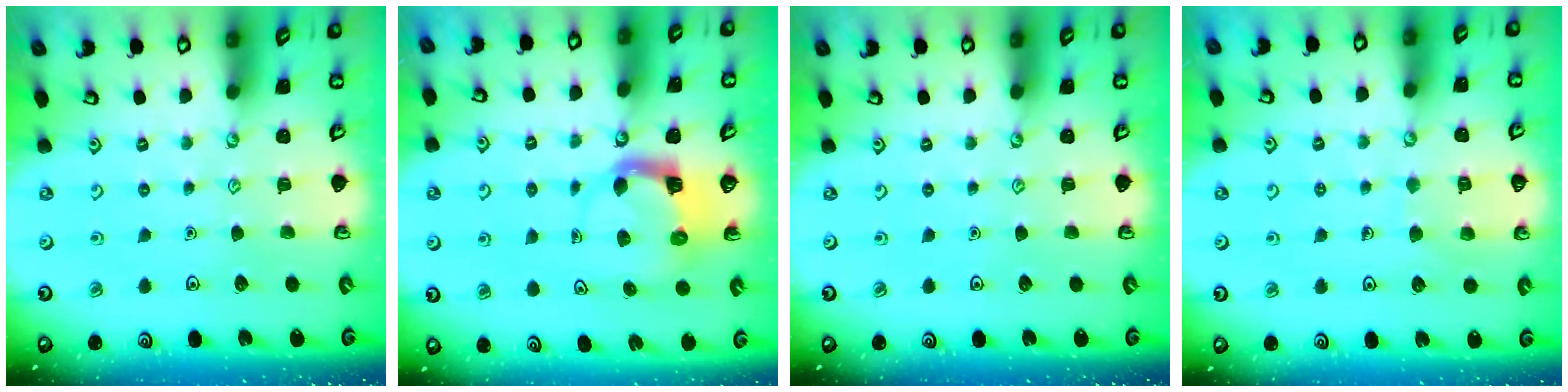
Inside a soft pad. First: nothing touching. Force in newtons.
{"total": 3.7, "press": 3.6, "slide": 0.7}
{"total": 0.0}
{"total": 6.4, "press": 6.4, "slide": 0.3}